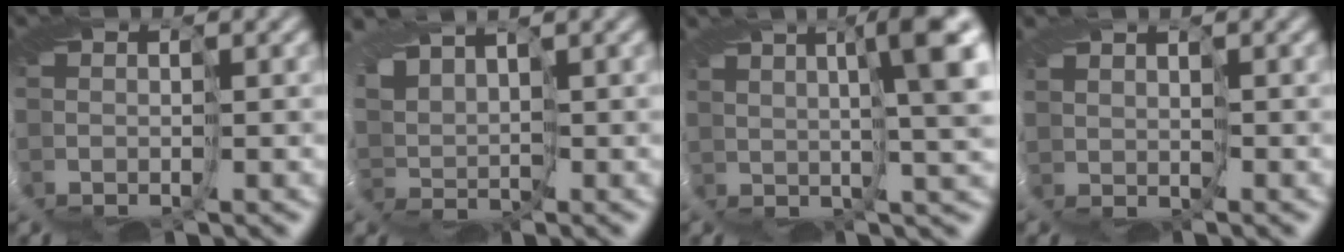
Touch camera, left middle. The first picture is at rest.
{"total": 3.8, "force": [3.1, 1.6, 1.4], "torque": [-0.040, 0.003, 0.054]}
{"total": 7.6, "force": [2.6, 0.9, 7.1], "torque": [-0.091, 0.013, 0.039]}
{"total": 0.8, "force": [0.8, -0.2, -0.2], "torque": [0.000, -0.002, 0.013]}